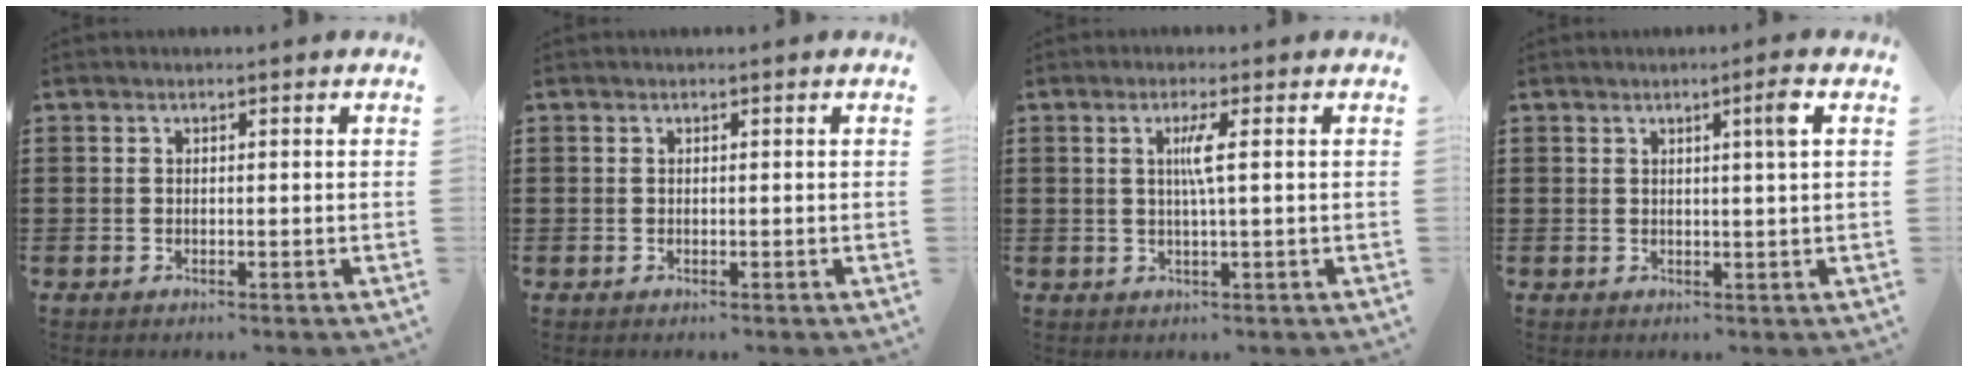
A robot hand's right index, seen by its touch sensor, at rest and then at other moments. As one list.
[{"total": 0.0}, {"total": 3.0, "force": [0.4, -0.3, 2.9], "torque": [-0.058, -0.004, 0.002]}, {"total": 2.8, "force": [1.0, -0.4, 2.6], "torque": [-0.033, -0.011, 0.009]}]